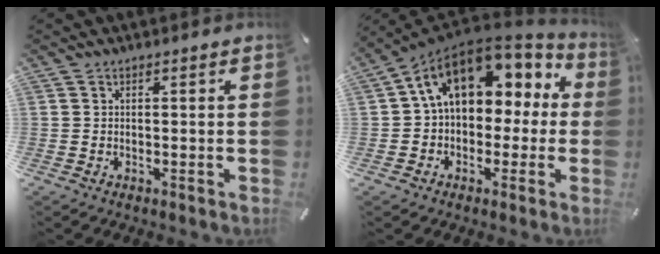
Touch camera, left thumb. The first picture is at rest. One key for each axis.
{"total": 13.9, "fx": 4.9, "fy": 9.8, "fz": 8.6, "tx": -0.146, "ty": -0.020, "tz": 0.088}